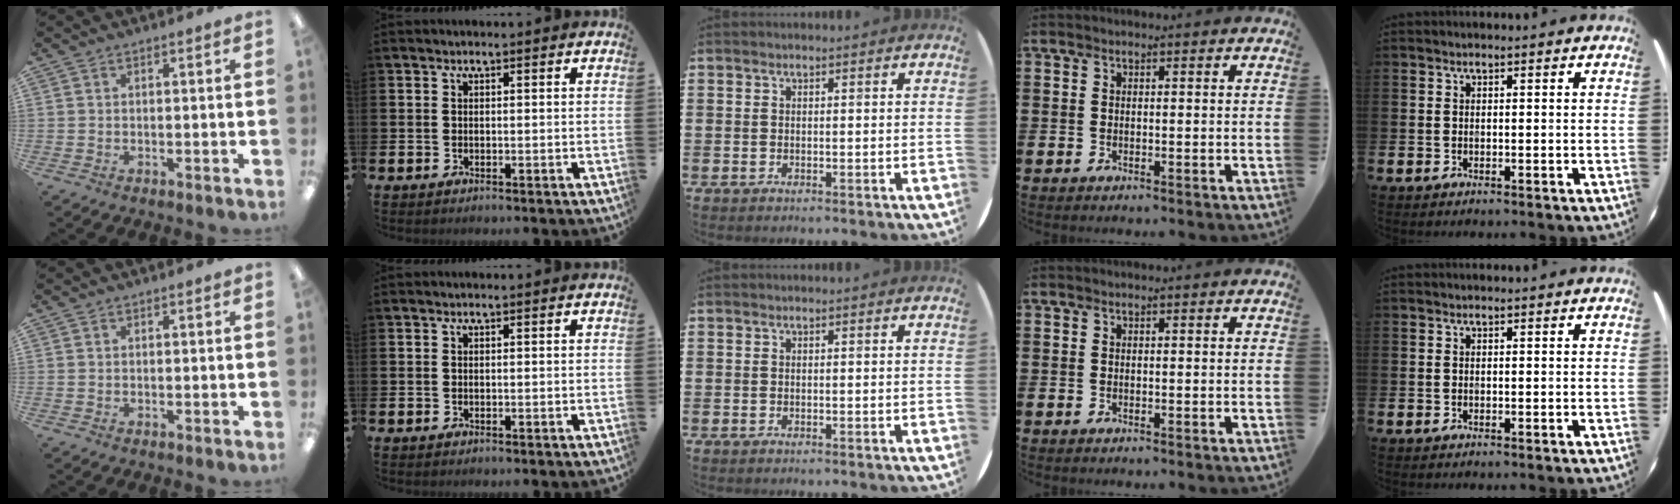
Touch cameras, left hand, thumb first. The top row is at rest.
{}